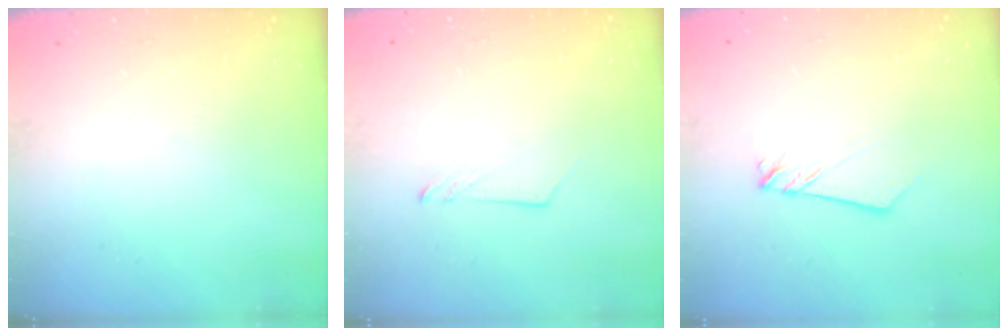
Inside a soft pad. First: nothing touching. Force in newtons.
{"total": 1.2, "press": 1.2, "slide": 0.1}
{"total": 2.7, "press": 2.6, "slide": 0.3}